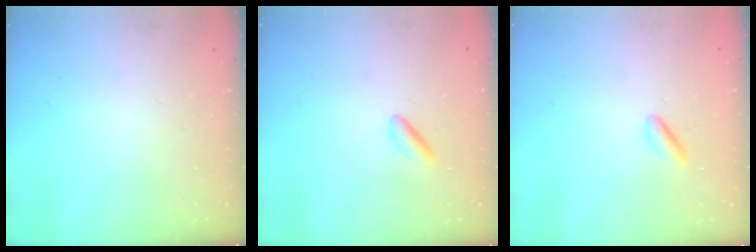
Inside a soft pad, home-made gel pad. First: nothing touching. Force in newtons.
{"total": 2.2, "press": 2.1, "slide": 0.8}
{"total": 2.6, "press": 2.5, "slide": 1.0}